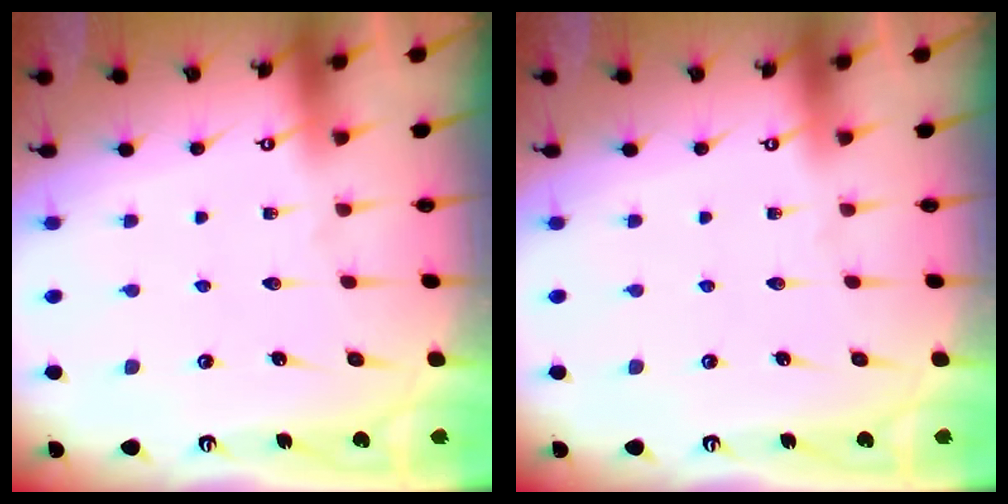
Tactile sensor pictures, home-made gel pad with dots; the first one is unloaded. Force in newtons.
{"total": 0.0}